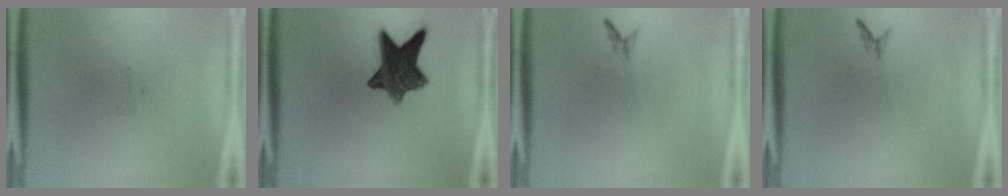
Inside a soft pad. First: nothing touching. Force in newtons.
{"total": 10.4}
{"total": 0.7}
{"total": 0.7}